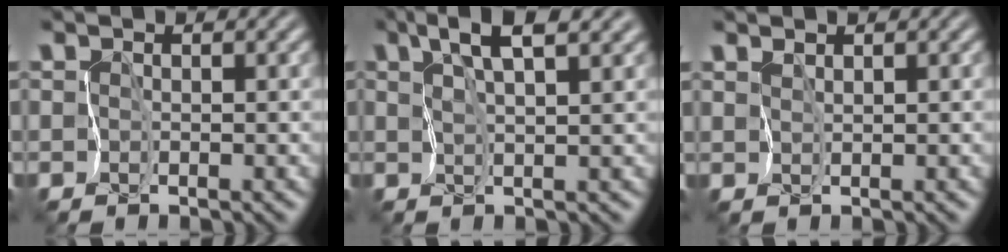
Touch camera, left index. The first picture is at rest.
{"total": 3.8, "force": [2.4, 0.5, 2.9], "torque": [-0.060, 0.005, 0.044]}
{"total": 0.9, "force": [0.9, -0.1, 0.1], "torque": [-0.005, -0.001, 0.020]}